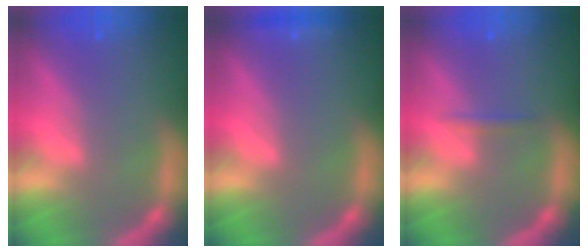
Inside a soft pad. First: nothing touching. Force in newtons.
{"total": 0.9}
{"total": 0.9}